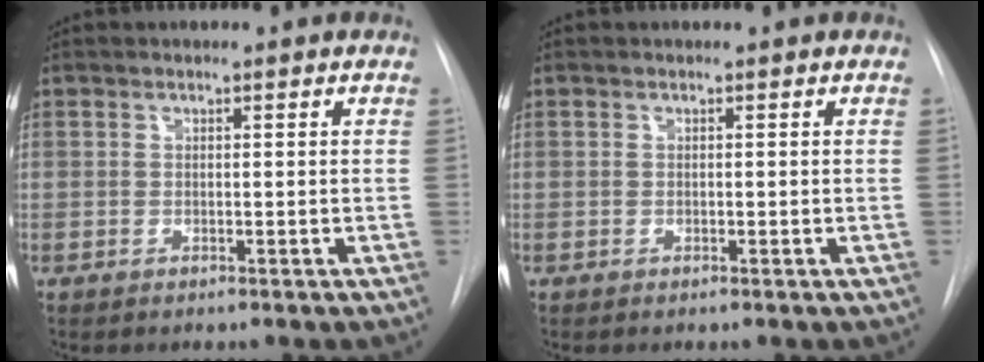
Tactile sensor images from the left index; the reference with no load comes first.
{"total": 0.0}